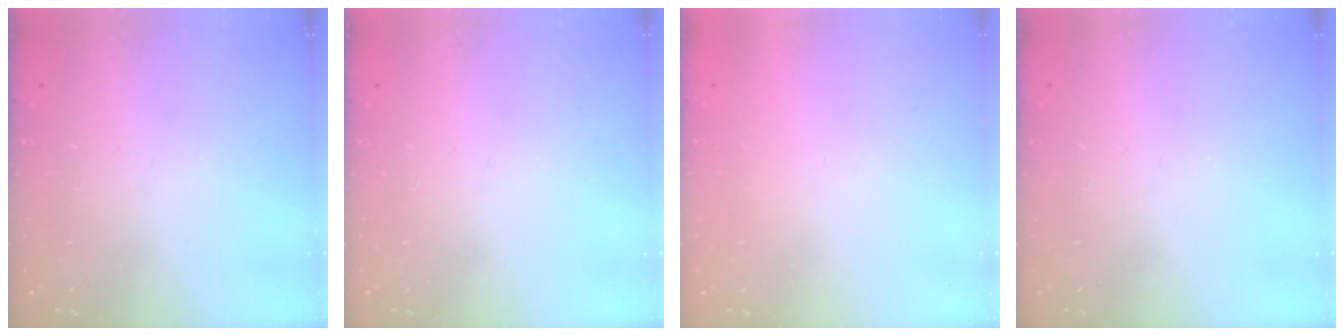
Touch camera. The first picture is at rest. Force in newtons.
{"total": 0.0}
{"total": 1.6, "press": 1.6, "slide": 0.2}
{"total": 0.0}